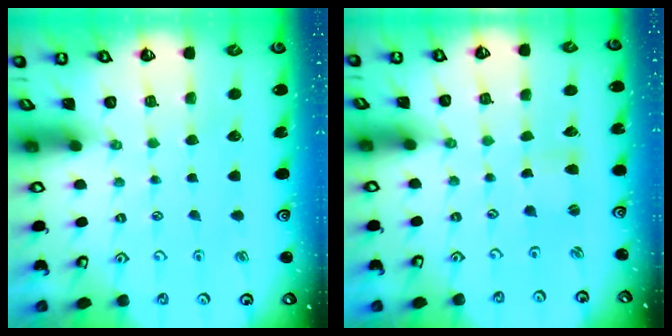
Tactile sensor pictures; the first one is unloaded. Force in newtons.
{"total": 2.4, "press": 2.4, "slide": 0.5}